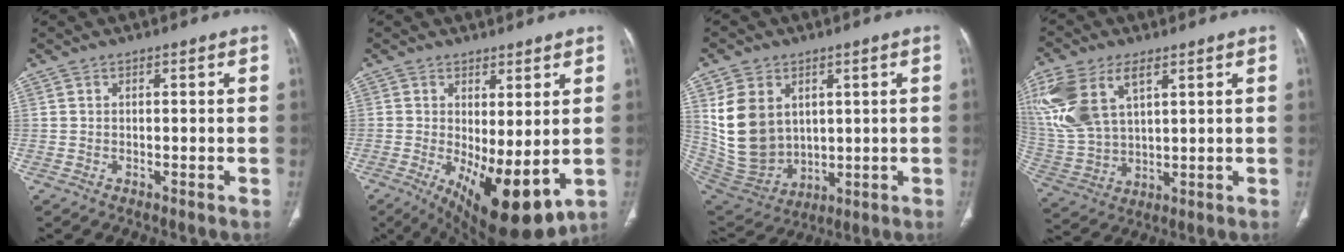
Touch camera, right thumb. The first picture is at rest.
{"total": 13.7, "force": [-2.2, 5.4, 12.4], "torque": [-0.189, -0.027, -0.012]}
{"total": 14.9, "force": [4.1, 11.3, 8.8], "torque": [-0.149, -0.019, 0.109]}
{"total": 16.7, "force": [7.3, 9.3, 11.9], "torque": [-0.272, -0.012, 0.151]}